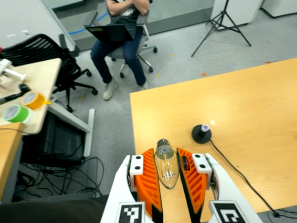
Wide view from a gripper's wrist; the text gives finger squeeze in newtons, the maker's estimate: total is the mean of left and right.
{"total": 13.9, "left": 15.6, "right": 12.3}